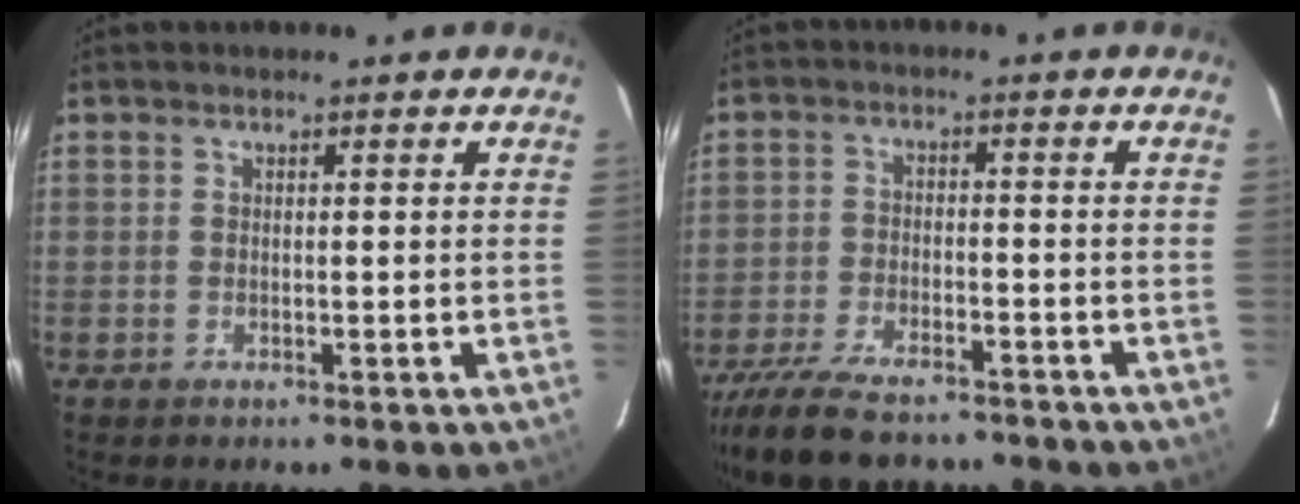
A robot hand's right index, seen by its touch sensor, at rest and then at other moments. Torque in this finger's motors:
{"motor_torque": [1.18, -0.96, 0.54, 0.12]}